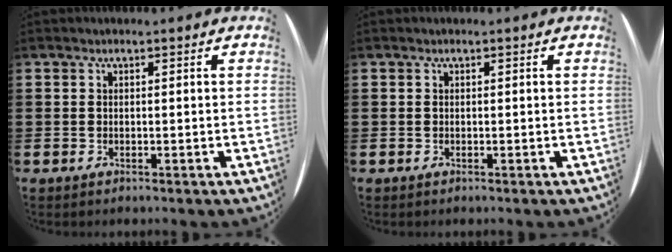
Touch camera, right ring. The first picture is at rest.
{"total": 0.0}